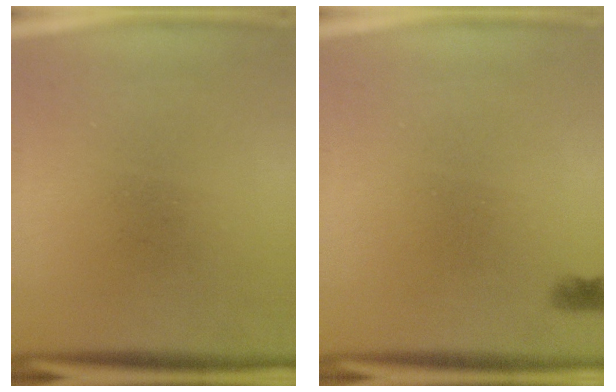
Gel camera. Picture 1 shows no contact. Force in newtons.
{"total": 0.7}